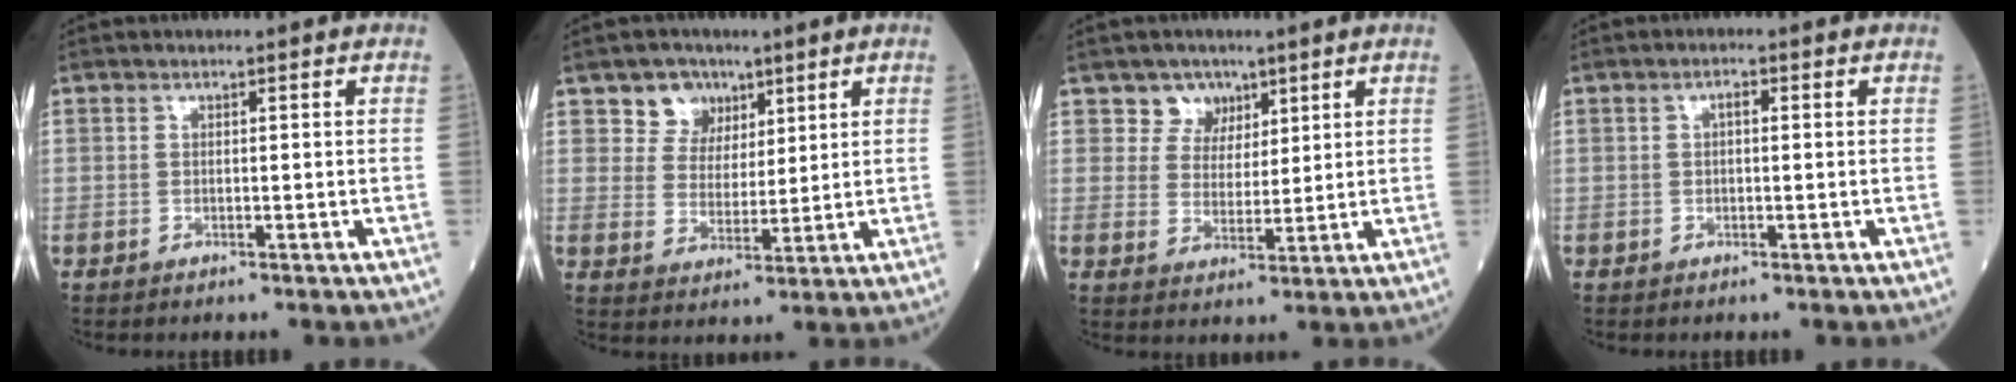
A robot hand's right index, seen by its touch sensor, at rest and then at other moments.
{"total": 5.8, "force": [3.6, 4.6, 0.7], "torque": [-0.014, 0.009, 0.065]}
{"total": 4.6, "force": [2.9, 3.5, 0.1], "torque": [0.000, 0.005, 0.051]}
{"total": 1.1, "force": [0.2, 0.4, 1.0], "torque": [-0.014, 0.005, 0.002]}